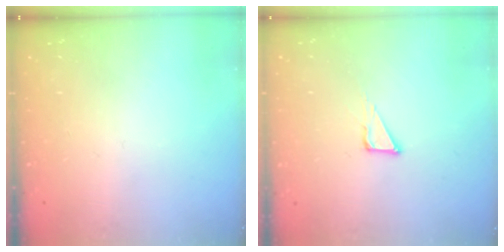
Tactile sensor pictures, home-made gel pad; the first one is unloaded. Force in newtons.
{"total": 3.9, "press": 3.9, "slide": 0.3}